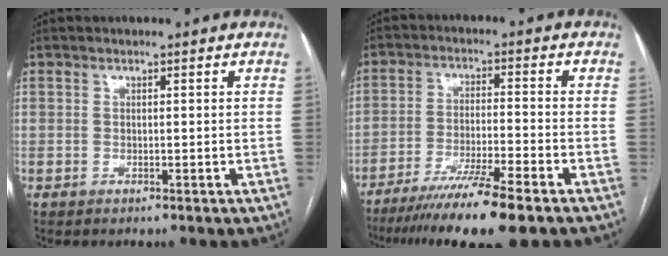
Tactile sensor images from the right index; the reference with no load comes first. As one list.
[{"total": 12.6, "force": [-9.5, -0.6, 8.3], "torque": [-0.135, -0.036, -0.155]}]